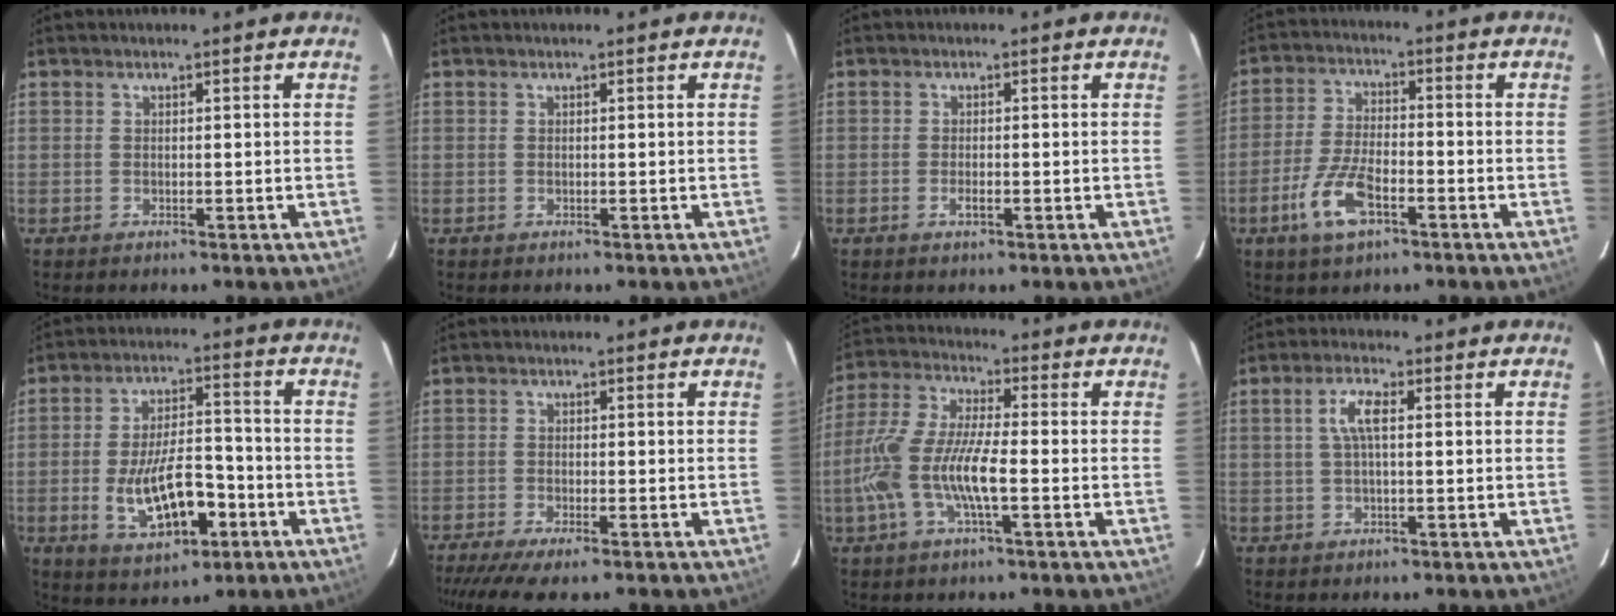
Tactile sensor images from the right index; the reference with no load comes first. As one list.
[{"total": 0.0}, {"total": 1.7, "force": [-0.7, 0.6, 1.4], "torque": [-0.029, -0.002, -0.013]}, {"total": 9.7, "force": [-4.8, 3.9, 7.5], "torque": [-0.163, -0.005, -0.089]}, {"total": 13.5, "force": [-4.7, 5.9, 11.2], "torque": [-0.212, 0.001, -0.061]}, {"total": 7.5, "force": [-6.0, 0.9, 4.4], "torque": [-0.102, -0.031, -0.105]}, {"total": 13.4, "force": [-3.4, 3.2, 12.5], "torque": [-0.268, -0.002, -0.069]}, {"total": 4.2, "force": [0.6, 0.9, 4.0], "torque": [-0.079, 0.008, 0.012]}]